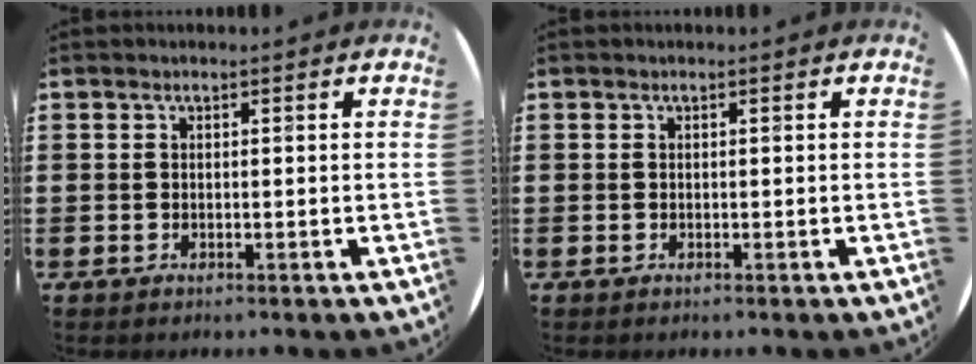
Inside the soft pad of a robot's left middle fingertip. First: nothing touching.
{"total": 0.0}